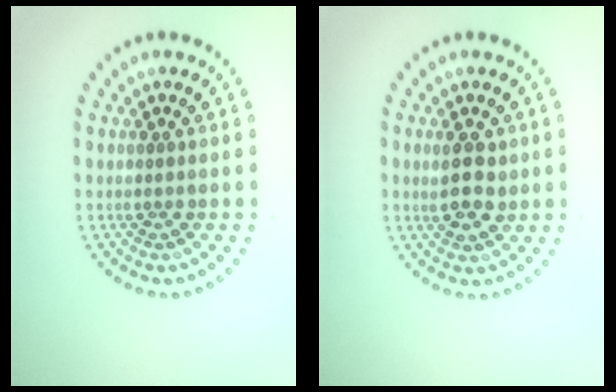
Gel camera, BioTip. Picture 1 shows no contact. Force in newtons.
{"total": 3.2, "press": 3.1, "slide": 0.6}